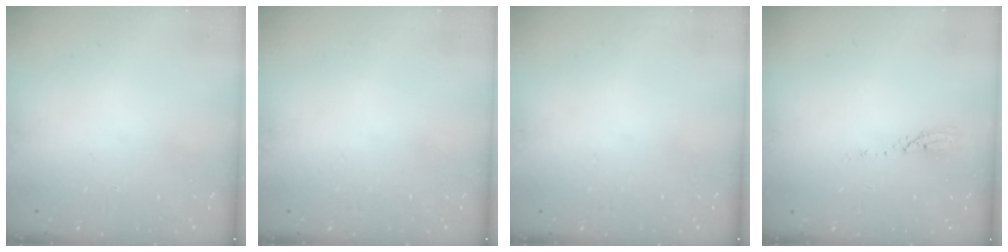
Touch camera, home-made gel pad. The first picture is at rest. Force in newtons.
{"total": 0.0}
{"total": 0.0}
{"total": 3.0, "press": 2.9, "slide": 0.3}